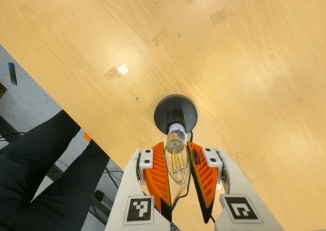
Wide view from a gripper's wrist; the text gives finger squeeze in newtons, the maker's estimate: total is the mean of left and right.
{"total": 10.2, "left": 10.2, "right": 10.2}